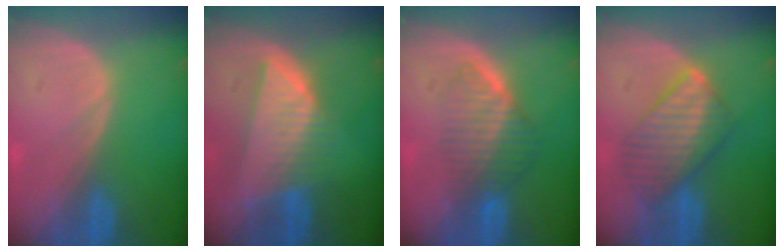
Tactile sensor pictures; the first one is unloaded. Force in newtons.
{"total": 8.1, "press": 7.2, "slide": 3.8}
{"total": 6.7, "press": 6.1, "slide": 2.8}
{"total": 7.4, "press": 7.4, "slide": 0.1}